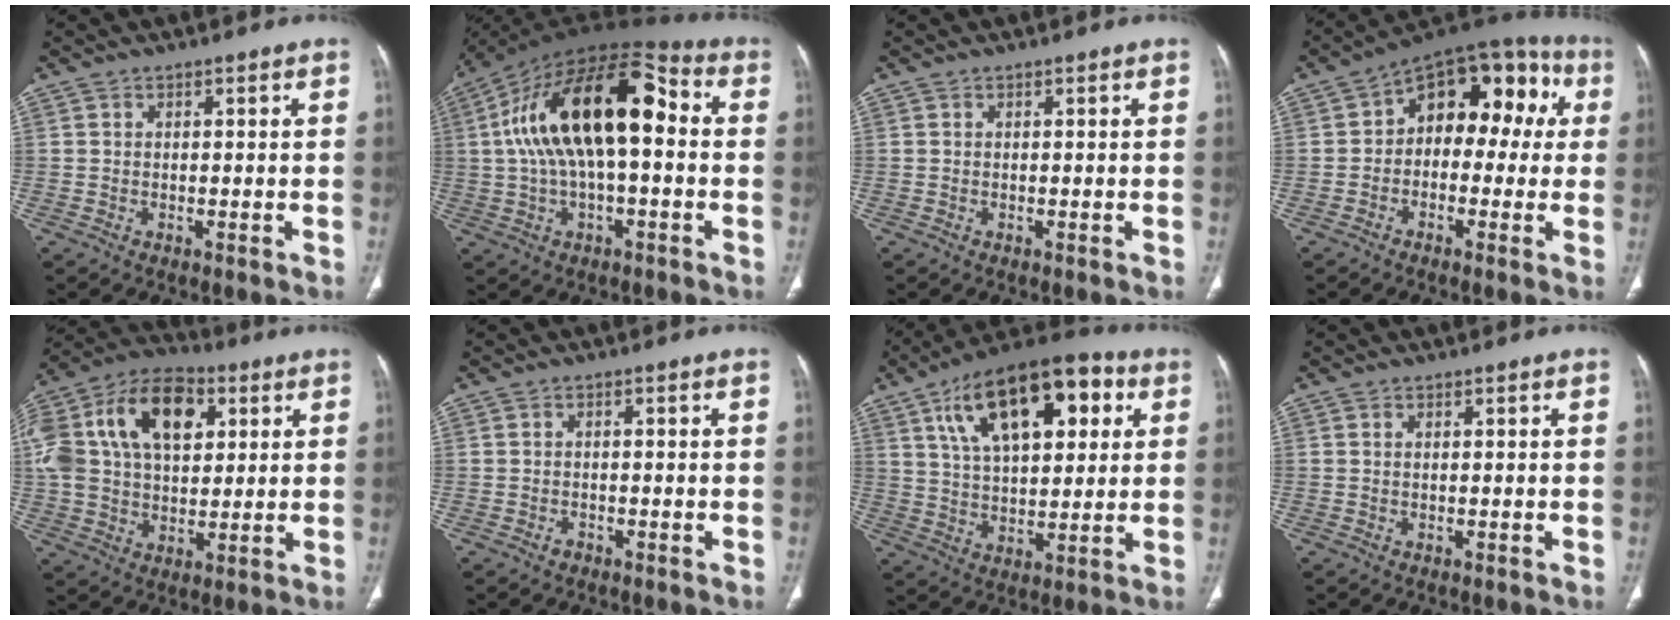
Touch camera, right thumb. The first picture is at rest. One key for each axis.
{"total": 21.8, "fx": 1.8, "fy": 9.9, "fz": 19.3, "tx": -0.337, "ty": 0.046, "tz": 0.019}
{"total": 0.0}
{"total": 15.6, "fx": 1.9, "fy": 9.8, "fz": 11.9, "tx": -0.099, "ty": 0.055, "tz": 0.010}
{"total": 26.3, "fx": 7.8, "fy": 16.7, "fz": 18.7, "tx": -0.380, "ty": 0.043, "tz": 0.136}
{"total": 1.0, "fx": -0.7, "fy": 0.7, "fz": 0.3, "tx": -0.003, "ty": 0.005, "tz": -0.011}
{"total": 21.8, "fx": 8.3, "fy": 10.7, "fz": 17.1, "tx": -0.245, "ty": 0.001, "tz": 0.134}
{"total": 0.0}